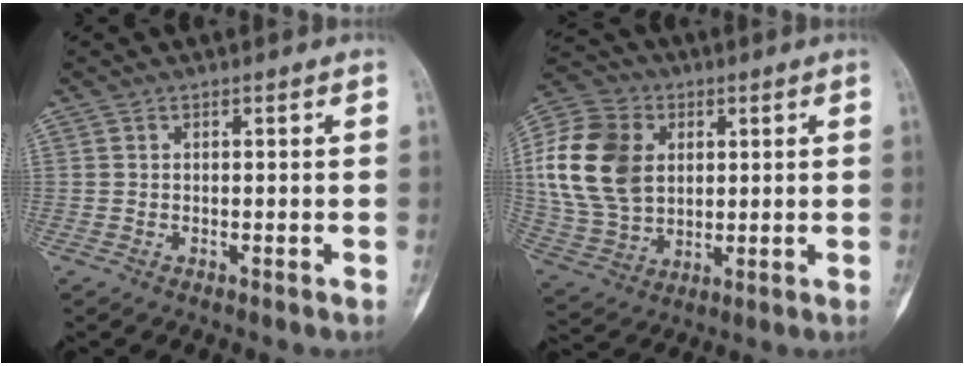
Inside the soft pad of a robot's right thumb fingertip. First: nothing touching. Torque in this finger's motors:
{"motor_torque": [1.01, 1.26, 0.24, -0.86, -0.12]}